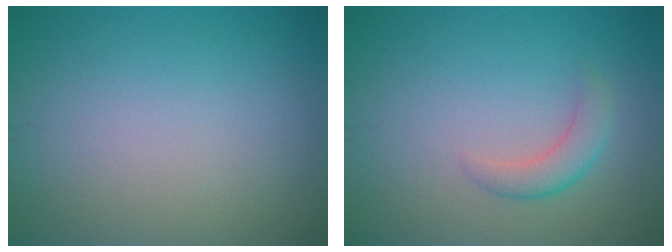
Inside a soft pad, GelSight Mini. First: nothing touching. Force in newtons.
{"total": 2.1, "press": 2.1, "slide": 0.1}